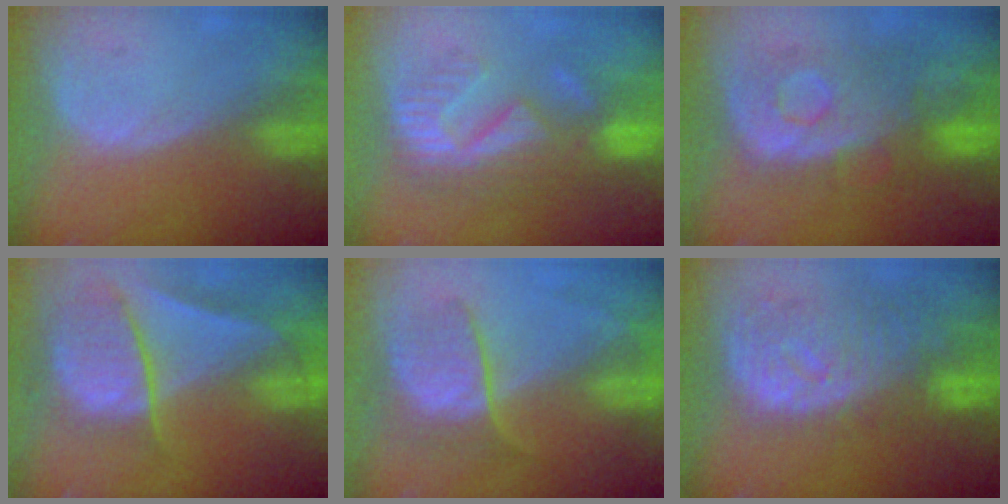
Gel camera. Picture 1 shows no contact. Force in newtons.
{"total": 8.9, "press": 8.8, "slide": 1.8}
{"total": 10.1, "press": 9.2, "slide": 4.1}
{"total": 9.3, "press": 8.1, "slide": 4.7}
{"total": 6.3, "press": 6.3, "slide": 0.7}
{"total": 11.3, "press": 9.9, "slide": 5.5}